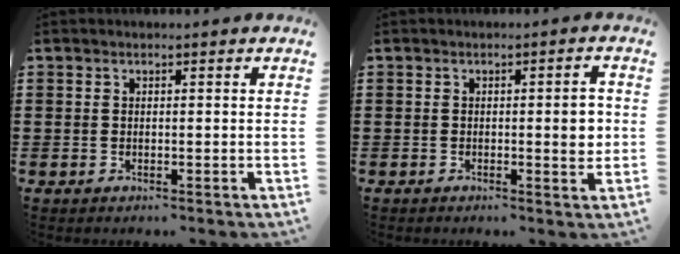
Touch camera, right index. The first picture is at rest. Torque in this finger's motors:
{"motor_torque": [0.57, 0.01, 0.17, 0.07]}